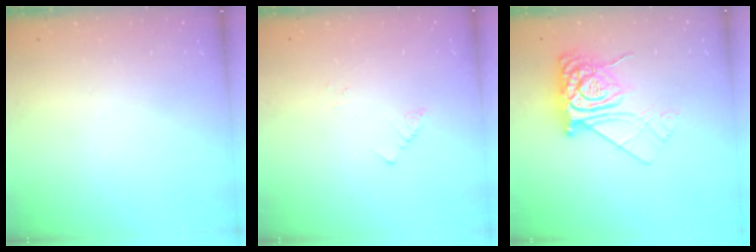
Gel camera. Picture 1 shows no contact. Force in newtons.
{"total": 1.3, "press": 1.2, "slide": 0.1}
{"total": 12.3, "press": 12.3, "slide": 1.0}